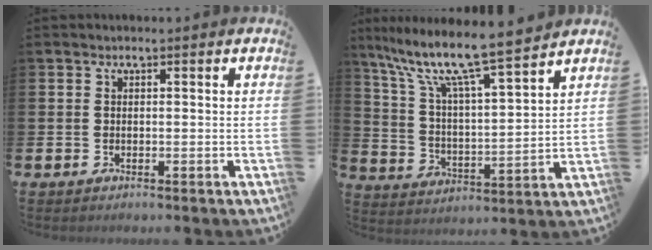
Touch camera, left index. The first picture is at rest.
{"total": 11.2, "force": [9.7, 1.2, 5.5], "torque": [-0.139, -0.063, 0.162]}